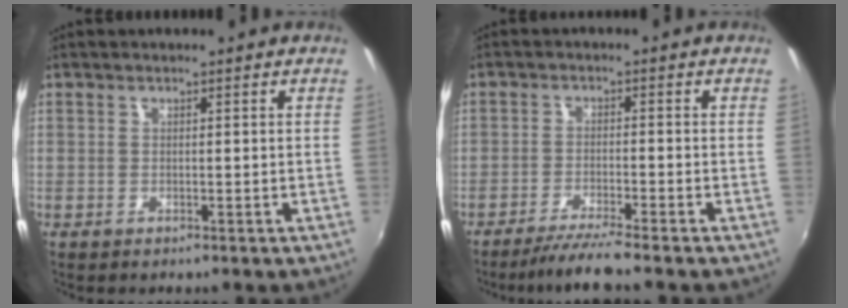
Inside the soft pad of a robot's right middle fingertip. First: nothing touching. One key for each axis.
{"total": 5.8, "fx": -5.1, "fy": -0.9, "fz": 2.7, "tx": -0.067, "ty": -0.011, "tz": -0.090}